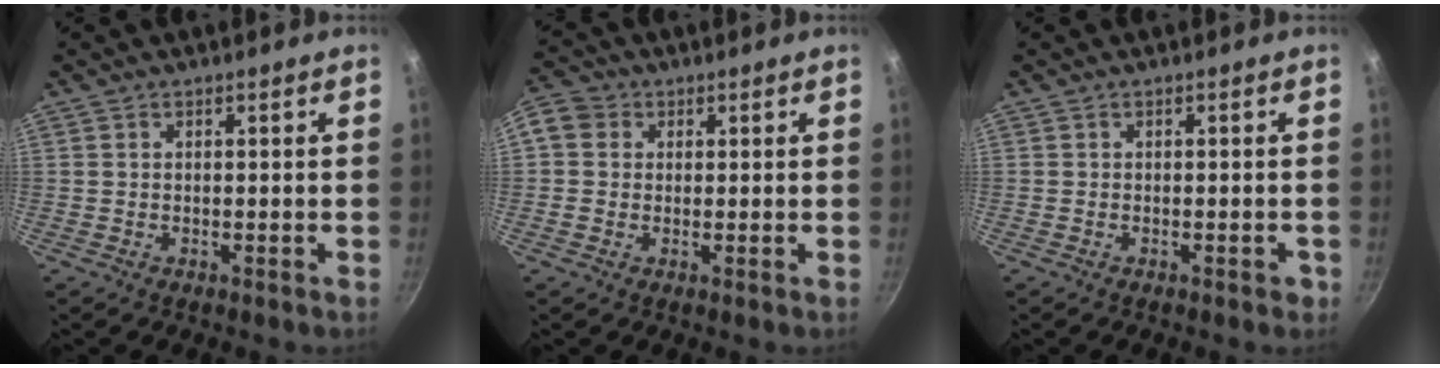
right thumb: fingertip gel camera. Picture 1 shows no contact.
{"total": 7.7, "force": [1.3, 6.9, 3.3], "torque": [-0.053, 0.016, 0.010]}
{"total": 1.4, "force": [-0.7, 0.8, 1.0], "torque": [-0.008, 0.008, -0.007]}